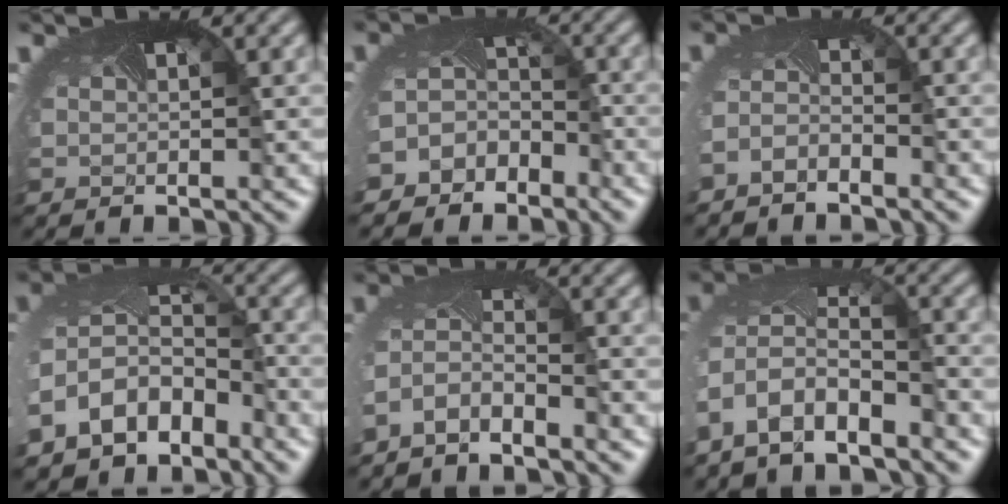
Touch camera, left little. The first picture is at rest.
{"total": 4.7, "force": [-3.6, 2.9, 0.2], "torque": [-0.009, 0.000, -0.054]}
{"total": 2.1, "force": [-2.1, 0.4, -0.2], "torque": [-0.019, -0.012, -0.047]}
{"total": 8.3, "force": [-4.3, 6.0, 3.9], "torque": [-0.107, -0.022, -0.078]}
{"total": 2.8, "force": [-2.6, 0.7, 0.7], "torque": [-0.039, -0.010, -0.059]}
{"total": 5.9, "force": [-3.9, 2.9, 3.3], "torque": [-0.088, -0.019, -0.071]}